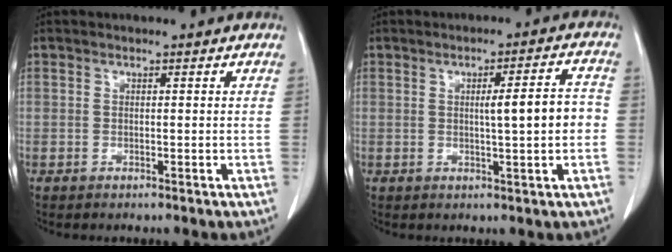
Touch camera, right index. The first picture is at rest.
{"total": 6.3, "force": [-0.2, 0.5, 6.3], "torque": [-0.091, 0.009, -0.002]}